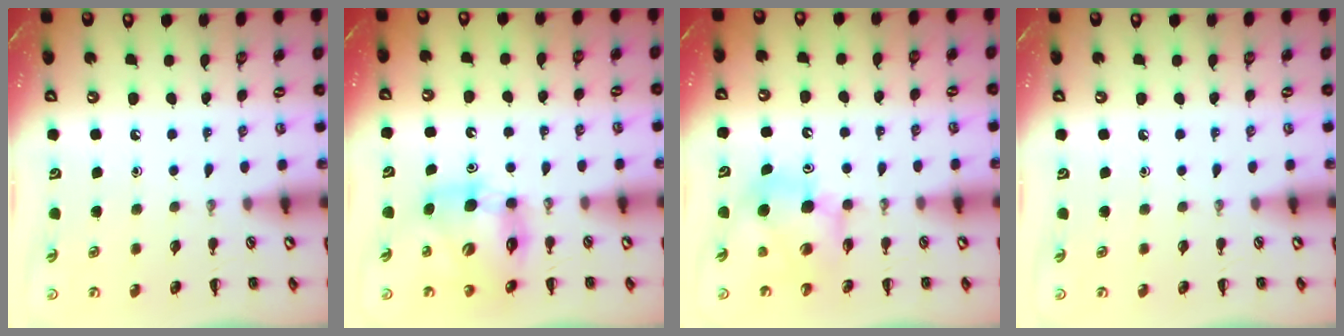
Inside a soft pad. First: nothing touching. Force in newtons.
{"total": 9.3, "press": 9.0, "slide": 2.2}
{"total": 7.4, "press": 7.3, "slide": 1.5}
{"total": 0.0}